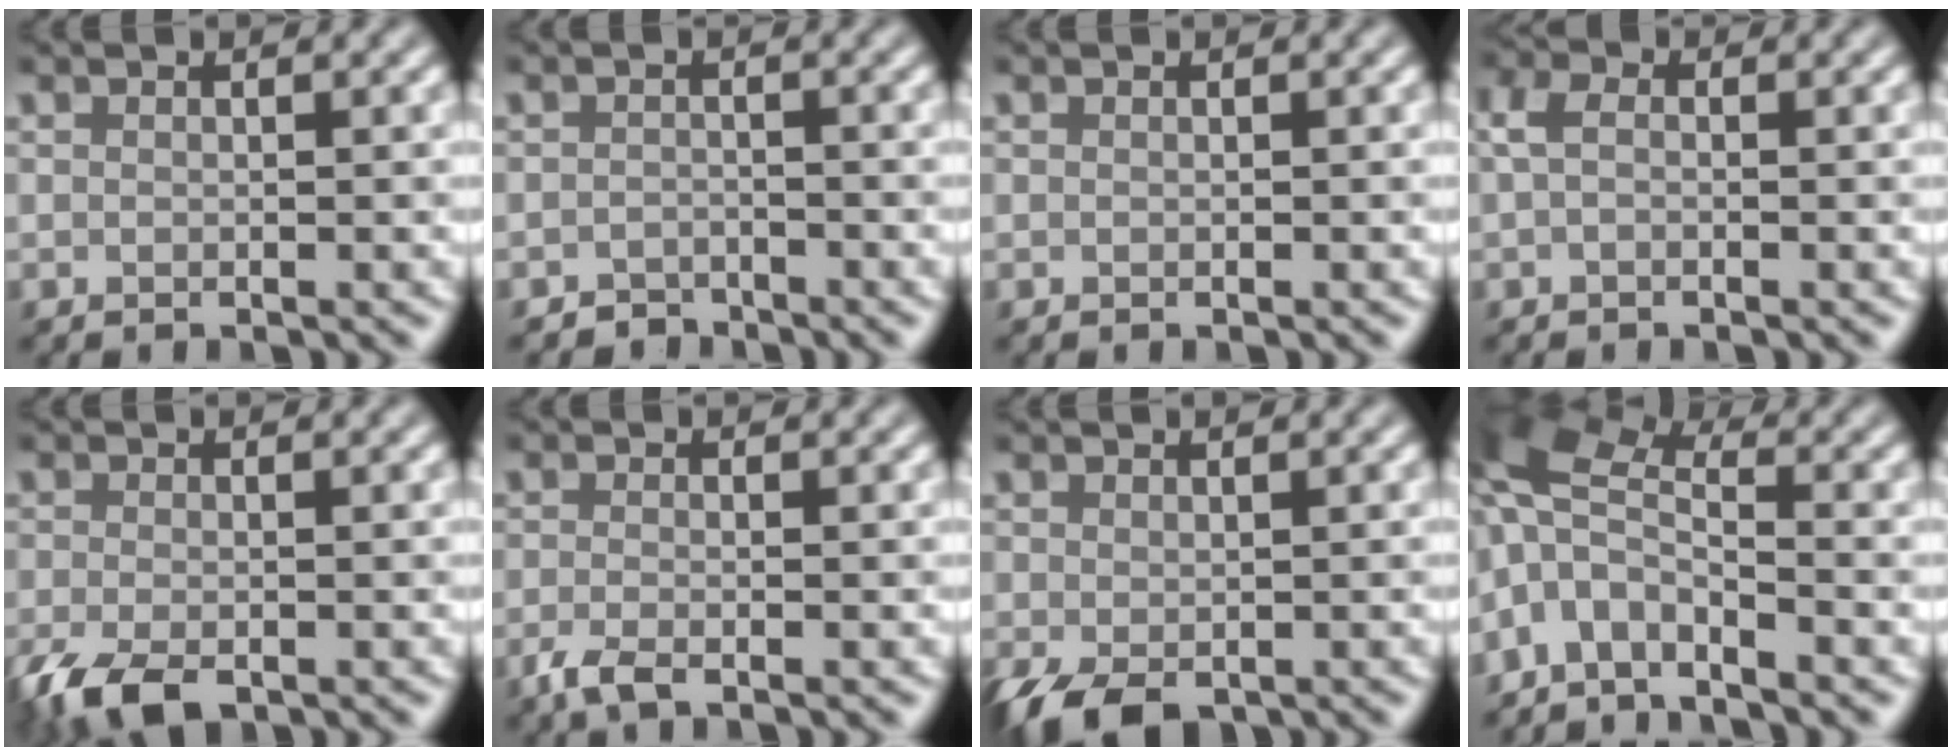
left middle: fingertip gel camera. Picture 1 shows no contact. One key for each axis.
{"total": 1.5, "fx": -1.4, "fy": 0.6, "fz": -0.2, "tx": 0.008, "ty": 0.006, "tz": -0.027}
{"total": 0.0}
{"total": 1.6, "fx": -0.1, "fy": 1.0, "fz": 1.3, "tx": -0.029, "ty": 0.006, "tz": -0.008}
{"total": 4.5, "fx": -2.7, "fy": 2.1, "fz": 3.0, "tx": -0.058, "ty": -0.010, "tz": -0.054}
{"total": 2.0, "fx": -1.3, "fy": 0.6, "fz": 1.4, "tx": -0.033, "ty": -0.006, "tz": -0.031}
{"total": 3.3, "fx": -1.7, "fy": 1.8, "fz": 2.1, "tx": -0.041, "ty": -0.010, "tz": -0.029}
{"total": 5.3, "fx": -2.6, "fy": 2.5, "fz": 3.8, "tx": -0.076, "ty": 0.007, "tz": -0.064}